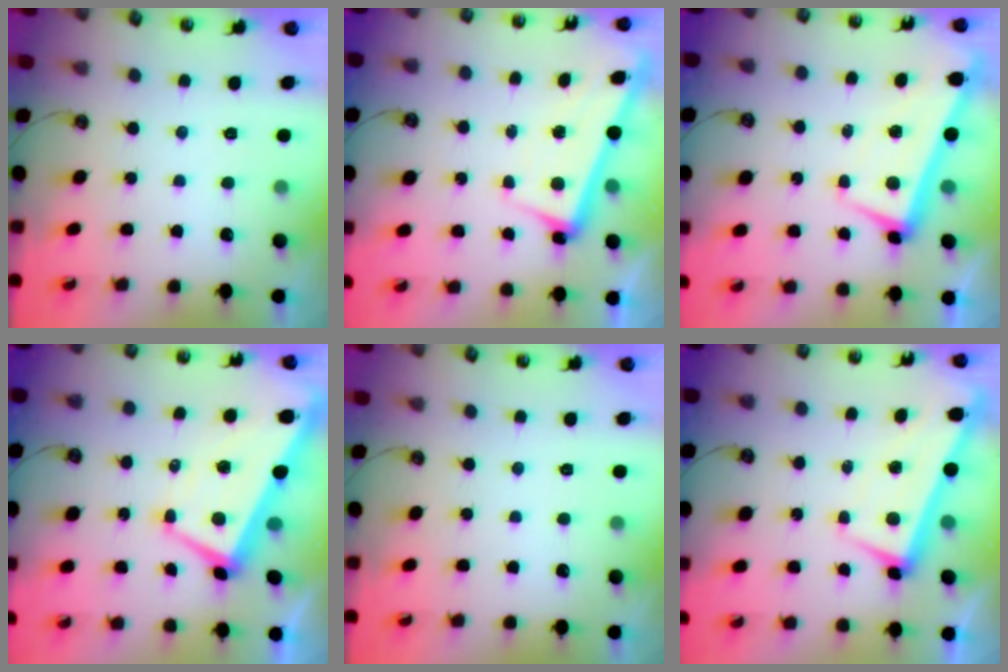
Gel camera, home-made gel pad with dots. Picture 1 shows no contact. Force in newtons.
{"total": 2.4, "press": 2.2, "slide": 0.9}
{"total": 2.0, "press": 1.8, "slide": 0.9}
{"total": 2.6, "press": 2.3, "slide": 1.1}
{"total": 0.0}
{"total": 1.6, "press": 0.6, "slide": 1.4}